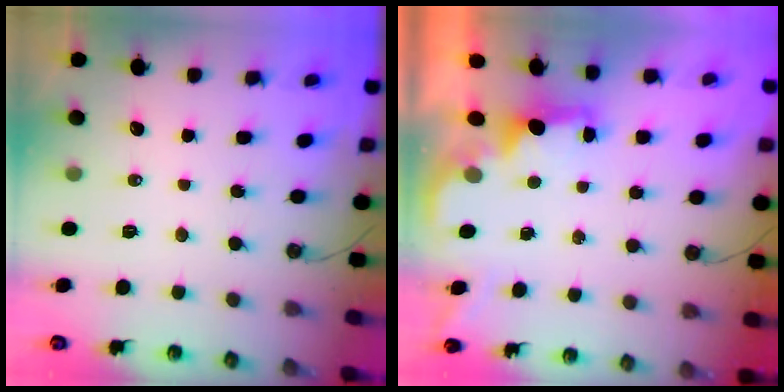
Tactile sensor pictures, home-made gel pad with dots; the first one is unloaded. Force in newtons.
{"total": 2.1, "press": 1.9, "slide": 0.8}